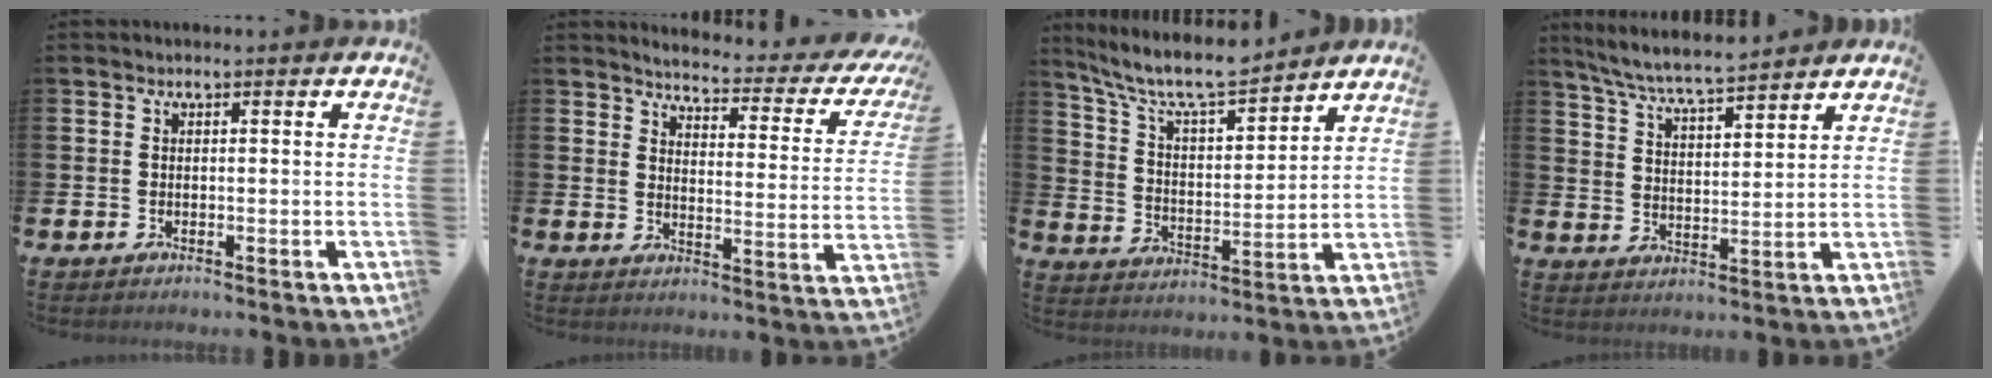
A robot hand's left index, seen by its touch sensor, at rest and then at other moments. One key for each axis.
{"total": 3.4, "fx": 3.2, "fy": 0.6, "fz": 1.0, "tx": -0.034, "ty": -0.033, "tz": 0.044}
{"total": 8.9, "fx": 8.2, "fy": 1.4, "fz": 3.2, "tx": -0.099, "ty": -0.048, "tz": 0.145}
{"total": 7.0, "fx": 6.7, "fy": 0.4, "fz": 2.0, "tx": -0.064, "ty": -0.036, "tz": 0.119}